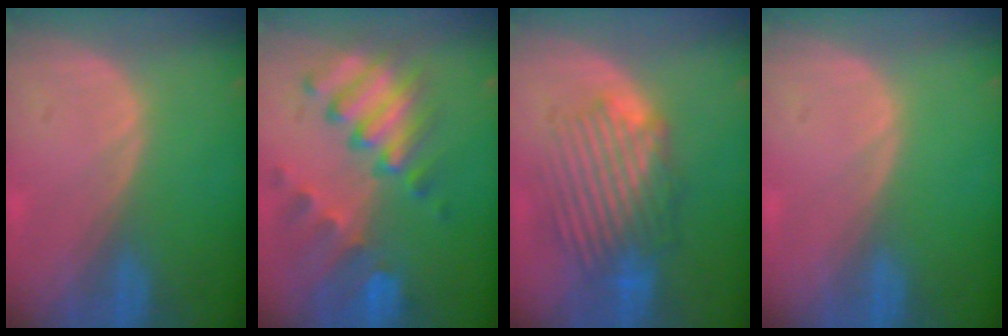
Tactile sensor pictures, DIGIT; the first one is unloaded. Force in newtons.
{"total": 10.4, "press": 9.0, "slide": 5.3}
{"total": 8.6, "press": 8.2, "slide": 2.6}
{"total": 0.0}